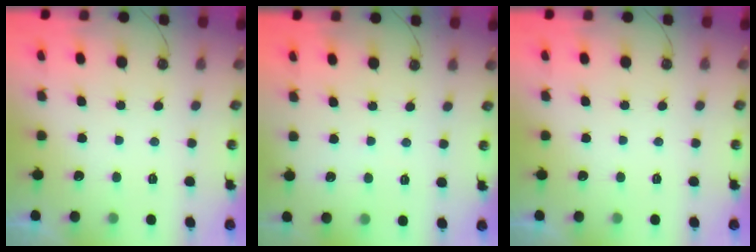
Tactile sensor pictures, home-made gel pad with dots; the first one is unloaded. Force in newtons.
{"total": 3.0, "press": 2.9, "slide": 0.4}
{"total": 0.0}